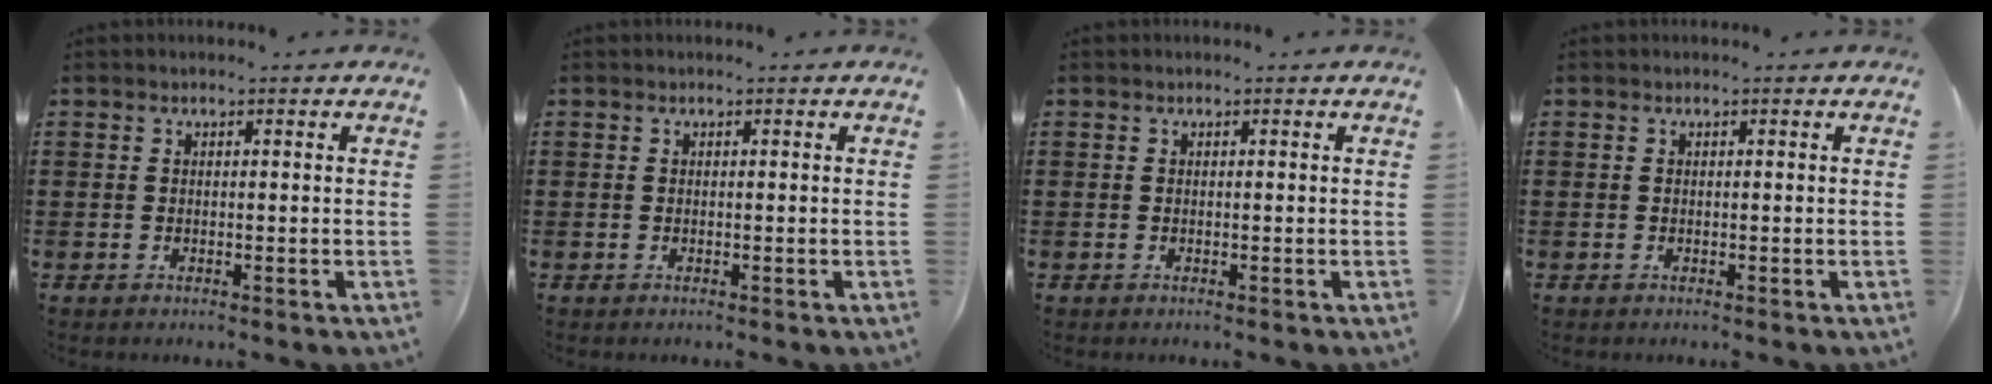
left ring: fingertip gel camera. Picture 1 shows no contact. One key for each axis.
{"total": 0.0}
{"total": 0.0}
{"total": 0.0}